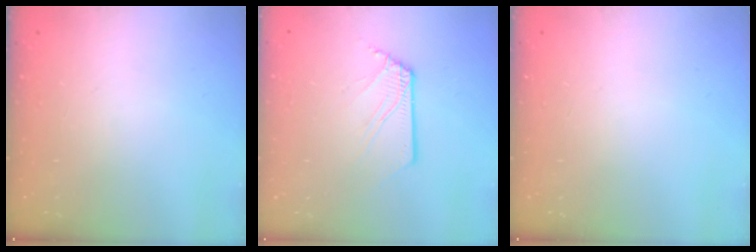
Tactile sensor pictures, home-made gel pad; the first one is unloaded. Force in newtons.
{"total": 2.4, "press": 2.4, "slide": 0.2}
{"total": 0.0}